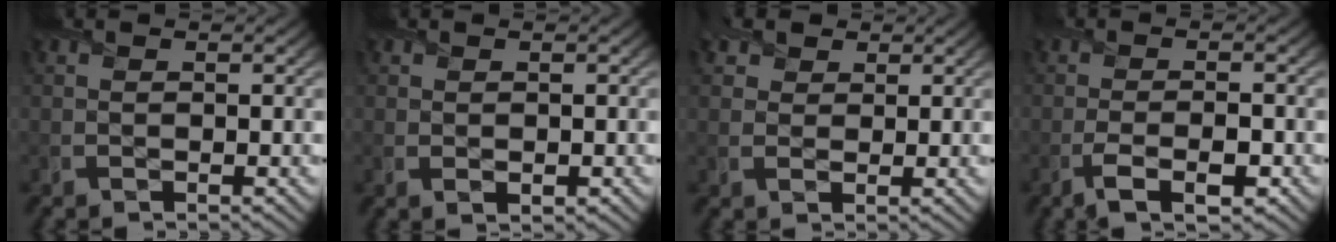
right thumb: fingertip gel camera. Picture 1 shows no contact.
{"total": 1.1, "force": [0.0, 0.7, 0.8], "torque": [-0.017, -0.004, 0.005]}
{"total": 2.9, "force": [1.7, 2.2, 1.0], "torque": [-0.029, -0.001, 0.032]}
{"total": 4.4, "force": [-2.1, 1.1, 3.7], "torque": [-0.076, 0.001, -0.039]}